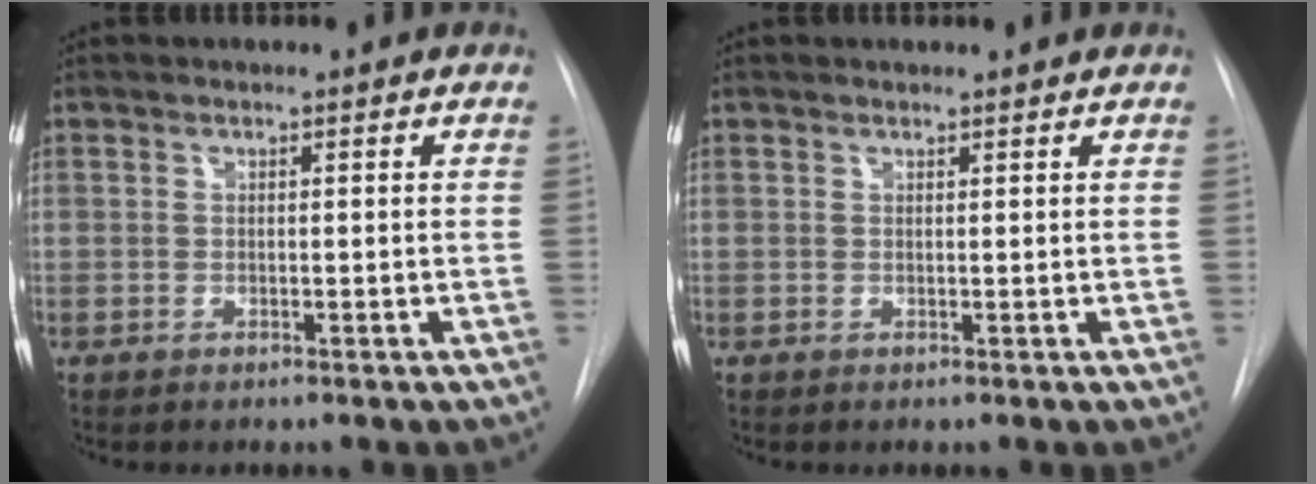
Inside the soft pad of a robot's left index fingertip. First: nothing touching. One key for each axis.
{"total": 1.3, "fx": 1.3, "fy": 0.1, "fz": 0.0, "tx": -0.009, "ty": 0.012, "tz": 0.020}